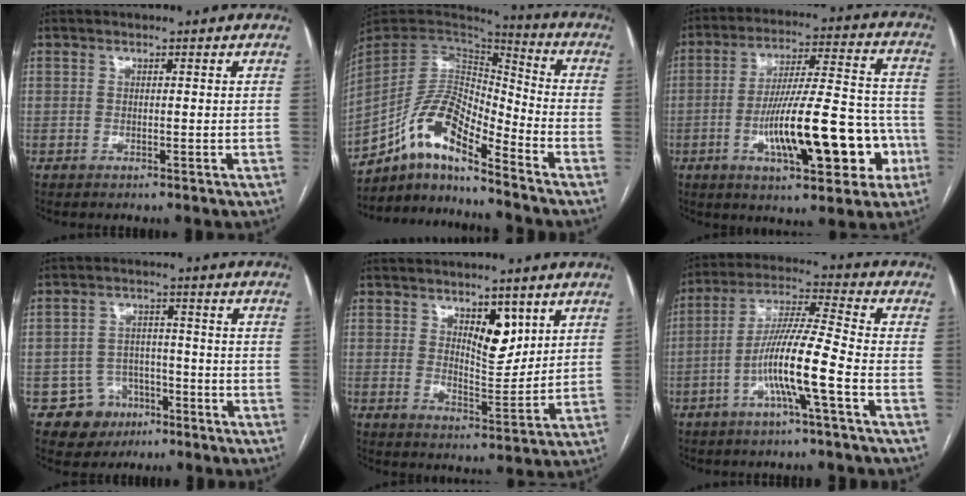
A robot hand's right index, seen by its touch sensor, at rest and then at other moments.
{"total": 13.3, "force": [-8.4, 3.7, 9.6], "torque": [-0.188, 0.031, -0.152]}
{"total": 18.0, "force": [-5.7, 4.5, 16.5], "torque": [-0.268, 0.023, -0.079]}
{"total": 6.6, "force": [-3.4, 5.6, 0.6], "torque": [0.001, 0.012, -0.044]}
{"total": 6.4, "force": [3.4, 2.6, 4.8], "torque": [-0.076, -0.007, 0.059]}
{"total": 10.9, "force": [-4.0, -0.4, 10.1], "torque": [-0.198, 0.010, -0.078]}